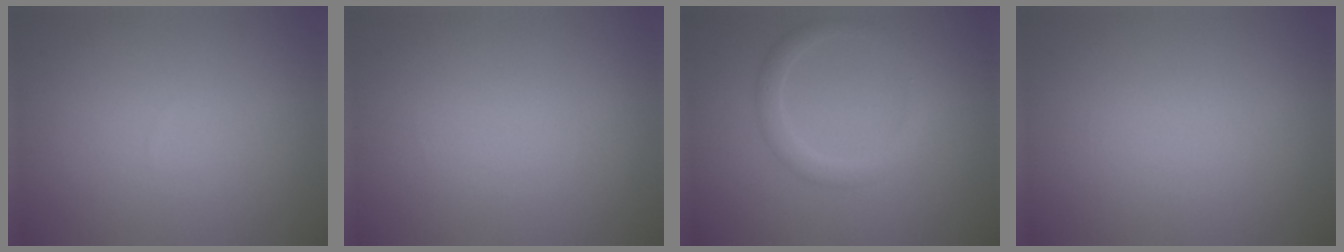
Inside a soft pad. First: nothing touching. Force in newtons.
{"total": 0.0}
{"total": 2.0, "press": 2.0, "slide": 0.0}
{"total": 0.0}